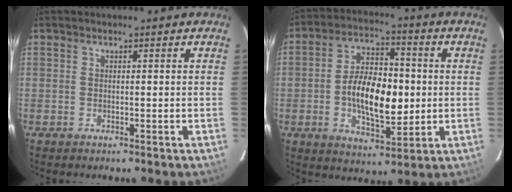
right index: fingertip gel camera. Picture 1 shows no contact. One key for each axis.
{"total": 13.9, "fx": -1.2, "fy": 6.8, "fz": 12.1, "tx": -0.218, "ty": 0.013, "tz": -0.015}